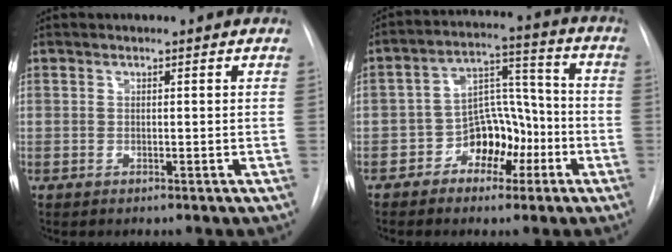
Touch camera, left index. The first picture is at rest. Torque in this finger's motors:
{"motor_torque": [0.16, 0.11, 0.08, 0.02]}